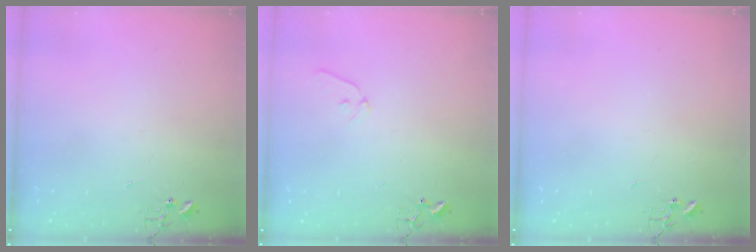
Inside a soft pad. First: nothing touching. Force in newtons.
{"total": 7.0, "press": 6.9, "slide": 0.8}
{"total": 0.0}